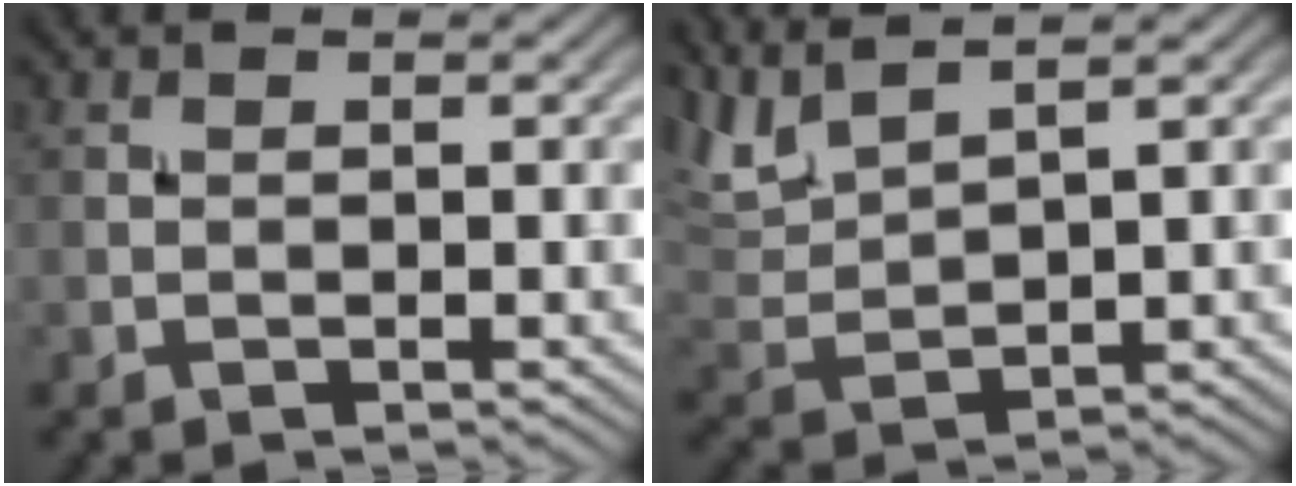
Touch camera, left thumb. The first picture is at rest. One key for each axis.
{"total": 5.6, "fx": 4.3, "fy": 1.1, "fz": 3.4, "tx": -0.090, "ty": 0.013, "tz": 0.093}